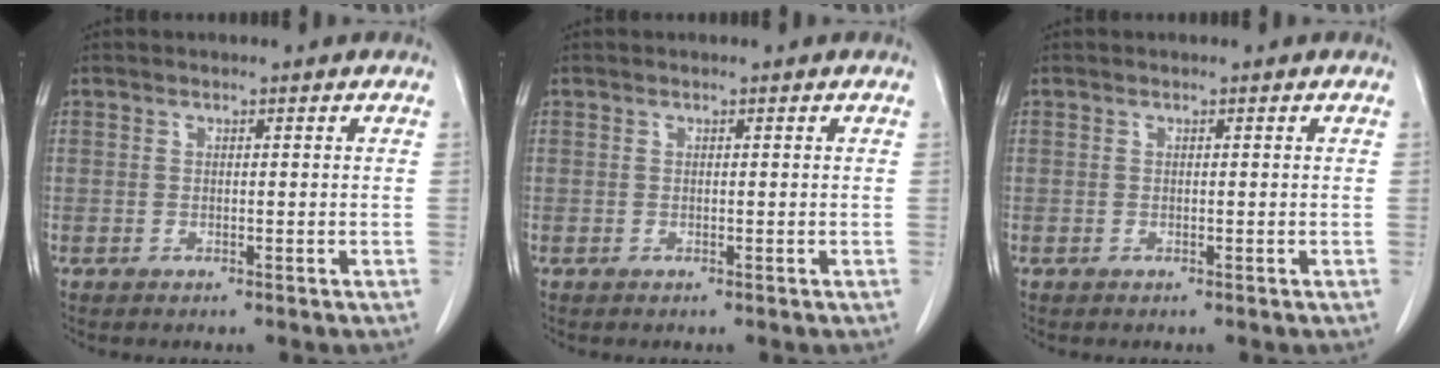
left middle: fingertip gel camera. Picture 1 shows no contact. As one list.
[{"total": 0.0}, {"total": 0.0}]